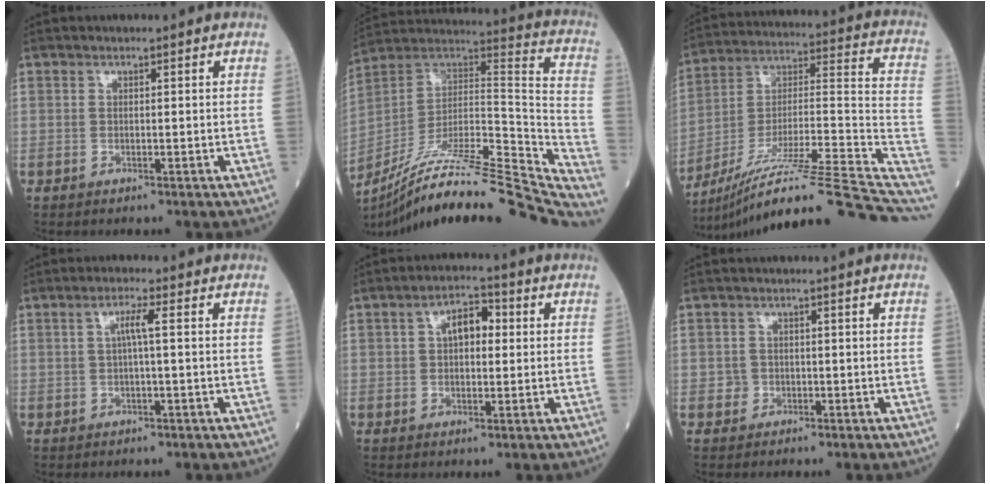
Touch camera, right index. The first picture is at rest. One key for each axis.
{"total": 36.6, "fx": -32.0, "fy": 1.1, "fz": 17.8, "tx": -0.205, "ty": -0.039, "tz": -0.472}
{"total": 26.9, "fx": -19.9, "fy": 0.2, "fz": 18.1, "tx": -0.222, "ty": 0.021, "tz": -0.321}
{"total": 2.7, "fx": 0.3, "fy": -0.1, "fz": 2.6, "tx": -0.050, "ty": 0.006, "tz": 0.005}
{"total": 5.2, "fx": 0.9, "fy": 2.7, "fz": 4.4, "tx": -0.072, "ty": 0.021, "tz": 0.013}
{"total": 1.3, "fx": -0.6, "fy": 1.2, "fz": 0.0, "tx": 0.006, "ty": 0.008, "tz": -0.013}